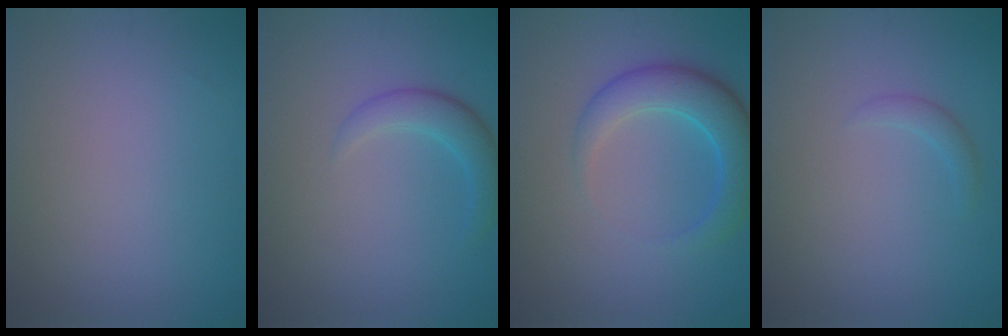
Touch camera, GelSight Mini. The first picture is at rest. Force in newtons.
{"total": 2.5, "press": 2.5, "slide": 0.1}
{"total": 4.7, "press": 4.7, "slide": 0.4}
{"total": 1.0, "press": 1.0, "slide": 0.1}